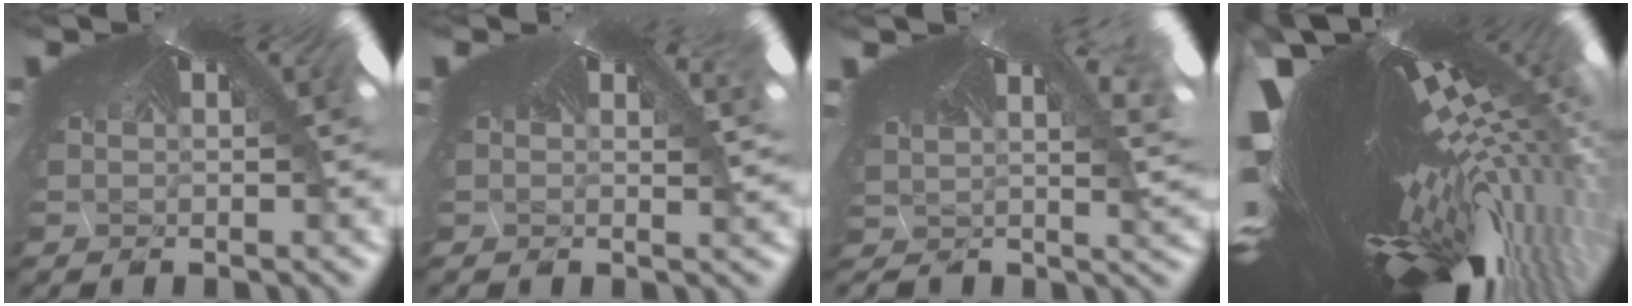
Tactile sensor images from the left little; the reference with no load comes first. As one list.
[{"total": 1.0, "force": [0.4, 0.5, 0.8], "torque": [-0.007, 0.009, 0.000]}, {"total": 1.1, "force": [0.4, -0.9, -0.4], "torque": [-0.011, -0.003, 0.016]}, {"total": 7.2, "force": [-5.7, -1.0, 4.3], "torque": [-0.101, -0.089, -0.066]}]